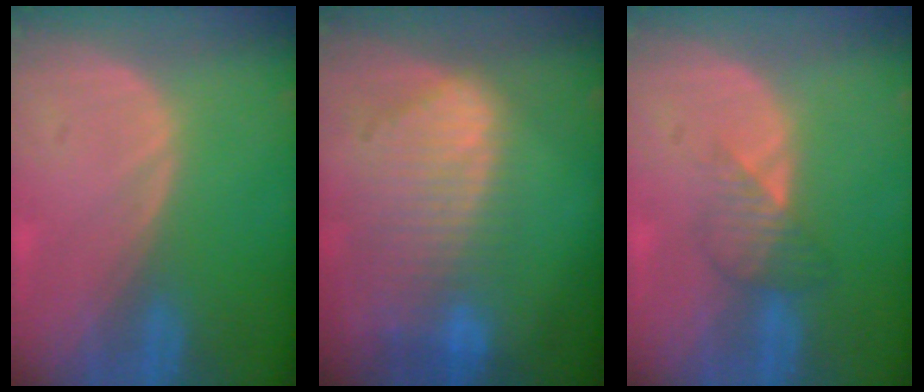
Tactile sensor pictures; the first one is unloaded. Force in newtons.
{"total": 9.7, "press": 8.4, "slide": 5.0}
{"total": 3.4, "press": 3.2, "slide": 1.2}